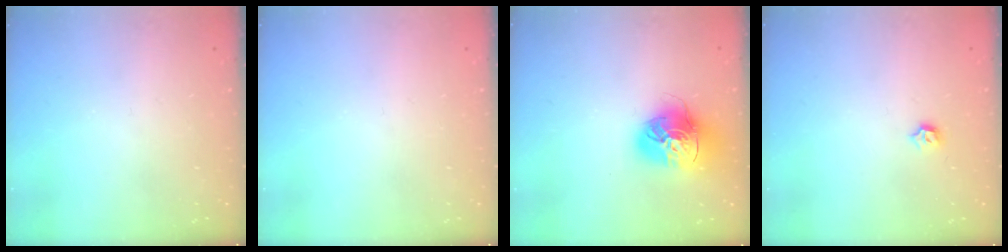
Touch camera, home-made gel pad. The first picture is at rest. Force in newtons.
{"total": 0.0}
{"total": 16.3, "press": 16.2, "slide": 1.6}
{"total": 3.4, "press": 3.3, "slide": 0.7}